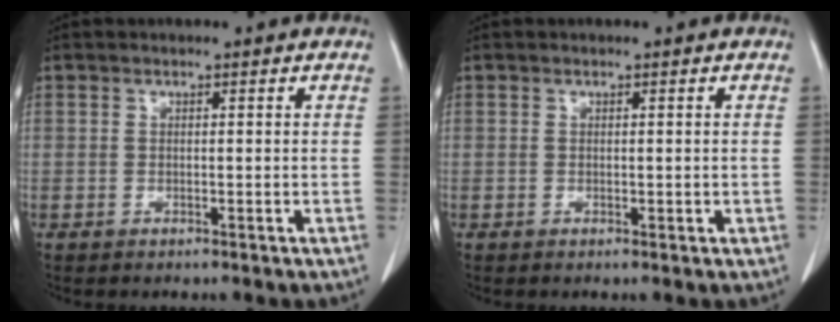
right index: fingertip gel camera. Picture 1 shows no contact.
{"total": 0.6, "force": [0.0, 0.4, 0.5], "torque": [-0.003, 0.000, 0.003]}